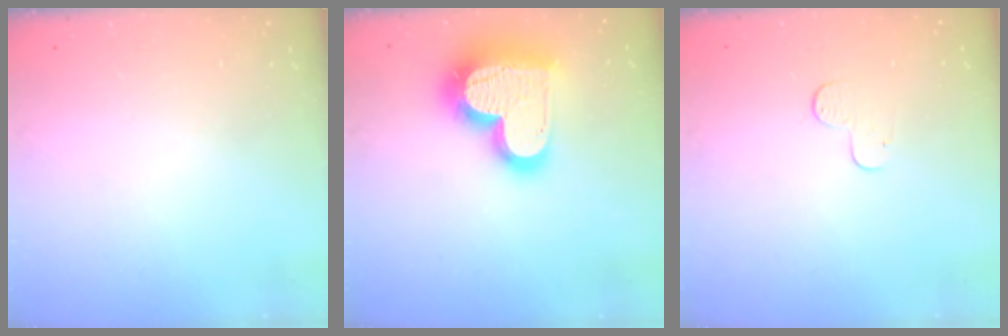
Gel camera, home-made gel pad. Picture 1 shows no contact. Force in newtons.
{"total": 23.6, "press": 23.5, "slide": 2.1}
{"total": 4.8, "press": 4.8, "slide": 0.5}